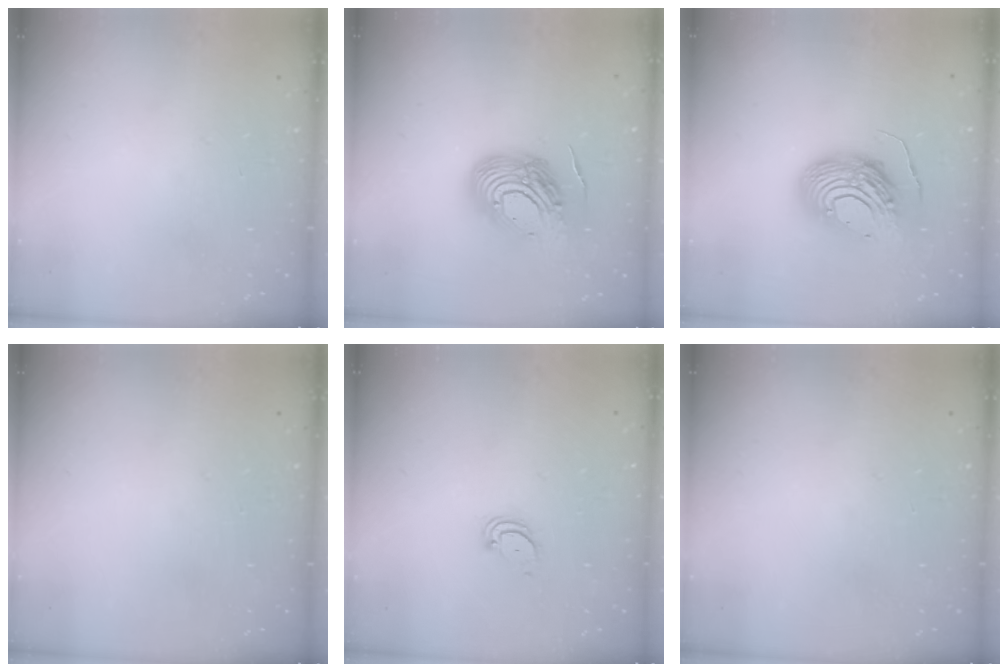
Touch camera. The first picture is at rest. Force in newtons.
{"total": 15.0, "press": 14.9, "slide": 1.5}
{"total": 13.8, "press": 13.8, "slide": 1.1}
{"total": 0.0}
{"total": 3.0, "press": 3.0, "slide": 0.2}
{"total": 0.0}